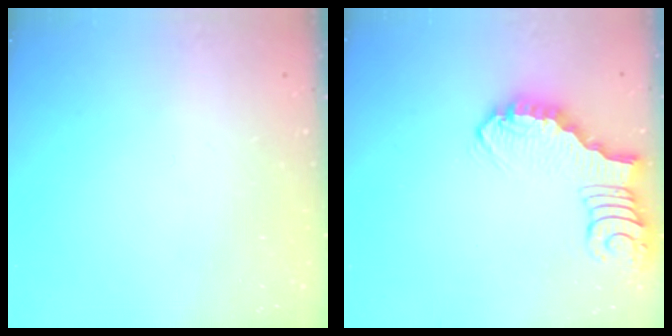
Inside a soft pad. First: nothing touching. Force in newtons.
{"total": 2.4, "press": 2.4, "slide": 0.3}